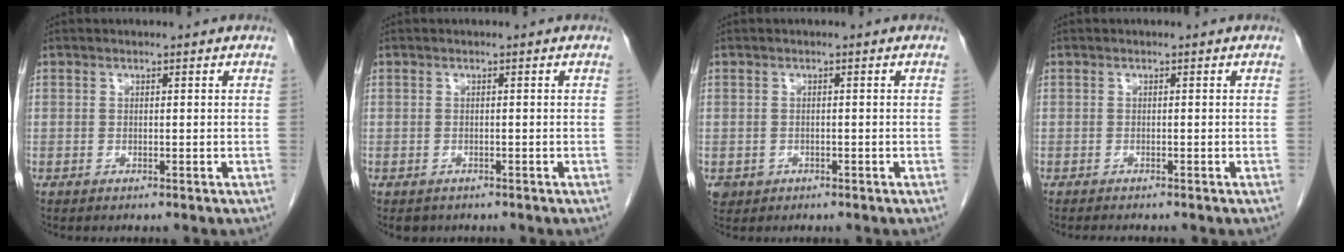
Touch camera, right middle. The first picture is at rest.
{"total": 1.5, "force": [-1.1, 1.0, 0.3], "torque": [-0.008, 0.000, -0.012]}
{"total": 1.9, "force": [-0.8, 1.7, 0.3], "torque": [-0.008, 0.003, -0.007]}
{"total": 1.9, "force": [-1.7, 0.2, 0.7], "torque": [-0.013, -0.005, -0.021]}